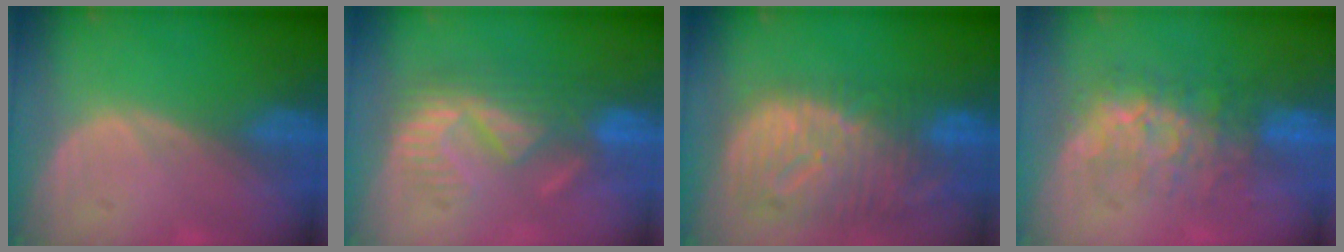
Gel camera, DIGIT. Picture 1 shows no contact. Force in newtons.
{"total": 8.9, "press": 8.2, "slide": 3.6}
{"total": 12.5, "press": 10.8, "slide": 6.4}
{"total": 8.0, "press": 7.8, "slide": 1.8}